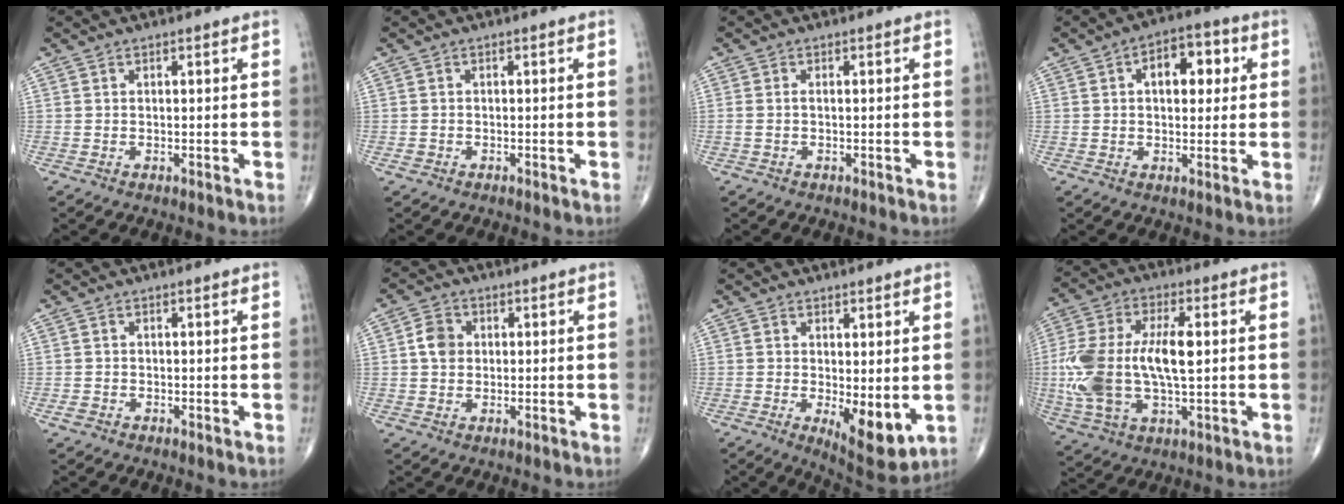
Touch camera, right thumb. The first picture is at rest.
{"total": 0.7, "force": [-0.4, 0.6, 0.2], "torque": [-0.005, 0.002, -0.008]}
{"total": 0.9, "force": [-0.1, 0.3, 0.9], "torque": [-0.023, 0.000, -0.002]}
{"total": 9.1, "force": [2.2, 5.3, 7.1], "torque": [-0.072, 0.013, 0.028]}
{"total": 1.1, "force": [-0.5, 0.8, 0.5], "torque": [-0.012, 0.002, -0.009]}
{"total": 4.3, "force": [0.6, 3.5, 2.4], "torque": [-0.035, 0.003, 0.005]}
{"total": 8.7, "force": [-1.2, 3.3, 7.9], "torque": [-0.107, -0.026, -0.006]}
{"total": 18.1, "force": [0.4, 8.6, 15.9], "torque": [-0.348, 0.008, 0.010]}